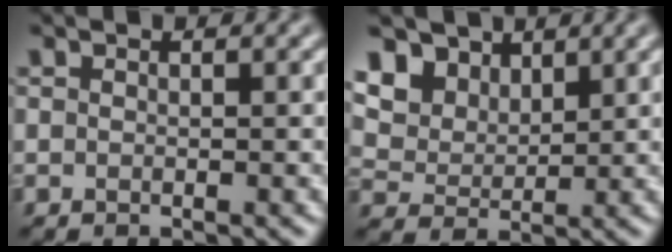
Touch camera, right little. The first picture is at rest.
{"total": 7.6, "force": [4.5, 5.2, 3.2], "torque": [-0.101, 0.007, 0.084]}